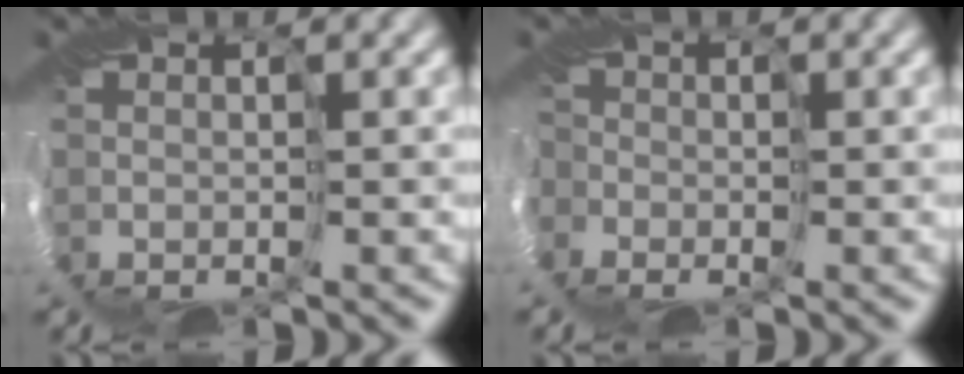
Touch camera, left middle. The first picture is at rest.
{"total": 3.1, "force": [-2.2, 2.2, 0.3], "torque": [-0.017, -0.009, -0.034]}